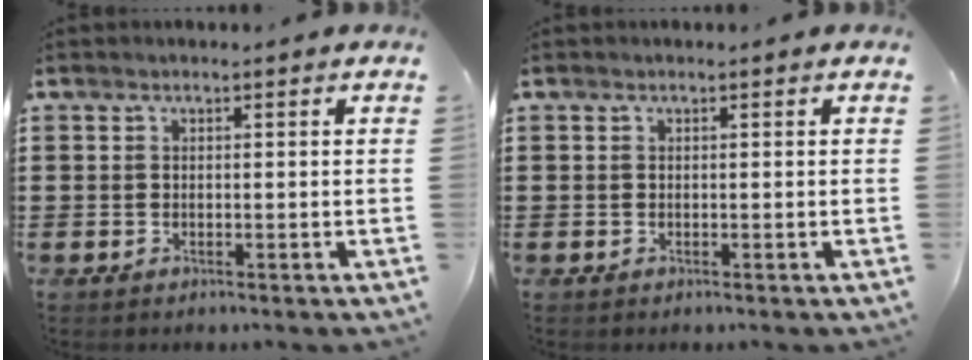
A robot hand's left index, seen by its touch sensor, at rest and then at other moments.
{"total": 0.0}